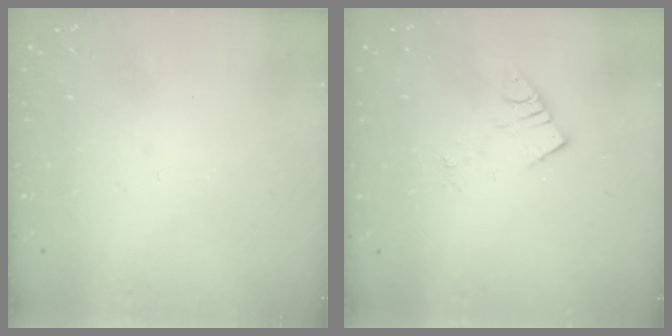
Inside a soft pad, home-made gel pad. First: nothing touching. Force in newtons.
{"total": 4.5, "press": 4.5, "slide": 0.4}